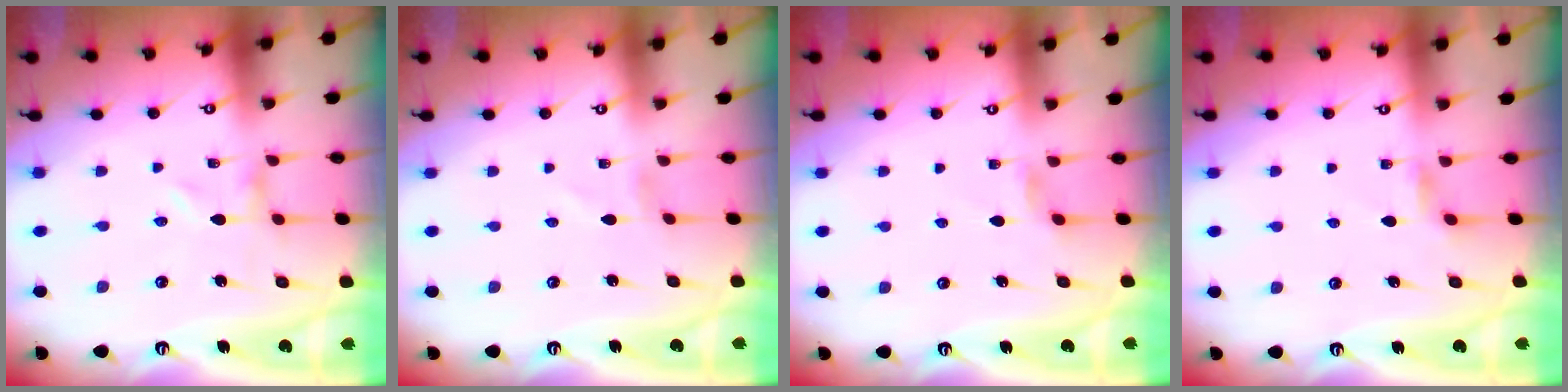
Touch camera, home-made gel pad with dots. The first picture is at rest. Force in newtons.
{"total": 1.2, "press": 1.2, "slide": 0.1}
{"total": 2.5, "press": 2.4, "slide": 0.4}
{"total": 2.3, "press": 2.3, "slide": 0.4}